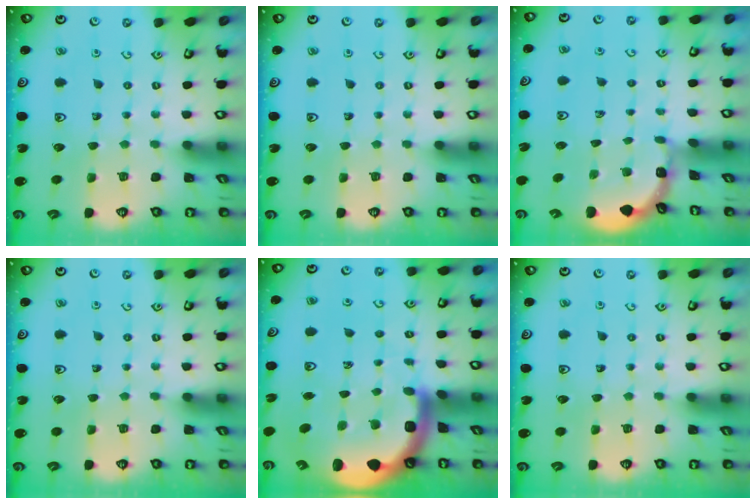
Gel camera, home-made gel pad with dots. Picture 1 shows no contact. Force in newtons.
{"total": 0.0}
{"total": 1.3, "press": 1.3, "slide": 0.1}
{"total": 0.0}
{"total": 10.8, "press": 10.6, "slide": 2.1}
{"total": 0.0}